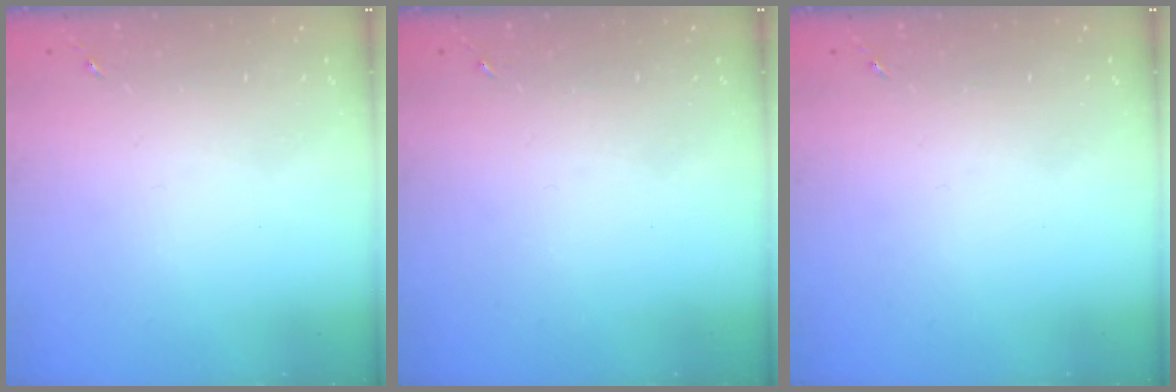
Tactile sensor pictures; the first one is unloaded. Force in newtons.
{"total": 0.0}
{"total": 0.0}